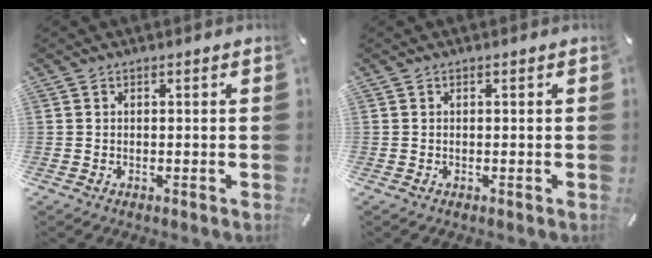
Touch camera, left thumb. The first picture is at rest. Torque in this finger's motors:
{"motor_torque": [-0.03, -0.03, 0.00, 0.00, 0.00]}